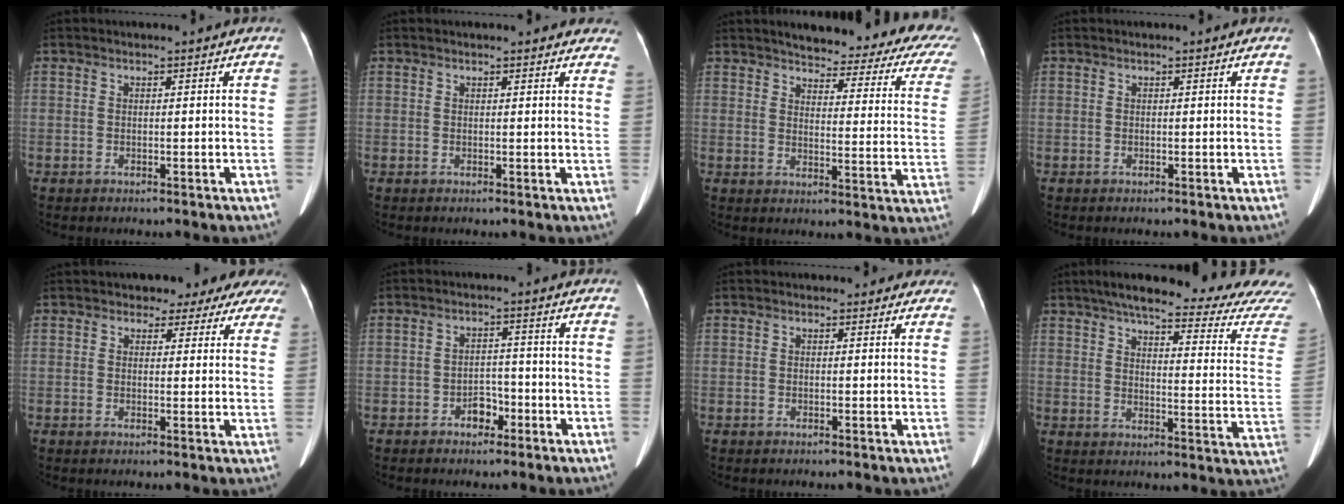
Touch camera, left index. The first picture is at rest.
{"total": 8.5, "force": [7.7, 2.1, 3.0], "torque": [-0.010, 0.000, 0.065]}
{"total": 19.8, "force": [16.6, 4.3, 10.0], "torque": [-0.103, -0.034, 0.172]}
{"total": 0.0}
{"total": 9.9, "force": [8.5, 4.2, 2.9], "torque": [-0.007, 0.008, 0.072]}
{"total": 3.1, "force": [-1.9, 1.9, 1.6], "torque": [-0.022, 0.007, -0.029]}
{"total": 2.7, "force": [2.2, 1.5, 0.2], "torque": [0.014, -0.001, 0.007]}
{"total": 27.3, "force": [24.4, 2.2, 12.1], "torque": [-0.168, -0.070, 0.287]}